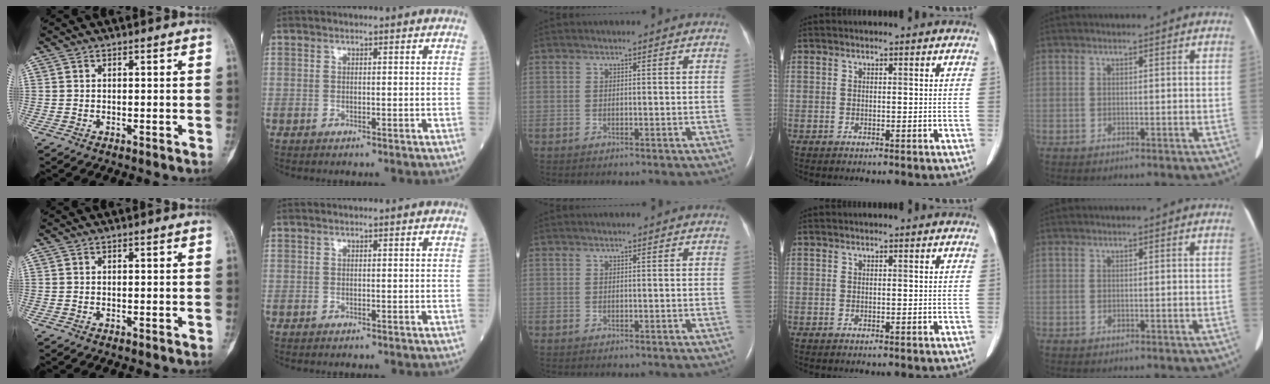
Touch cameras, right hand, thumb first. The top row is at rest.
{}